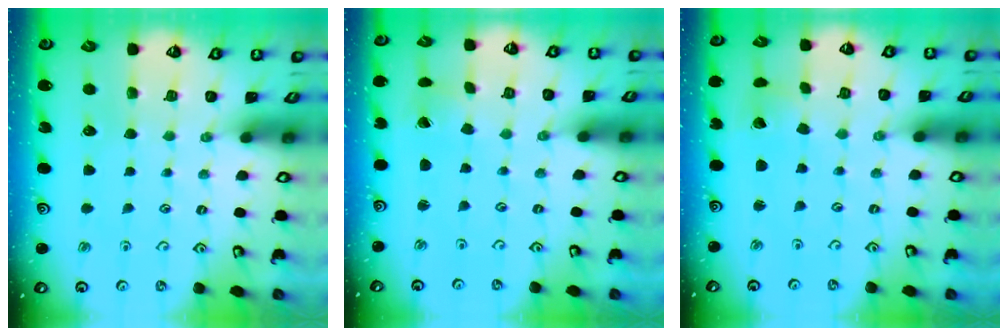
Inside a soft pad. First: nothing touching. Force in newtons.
{"total": 0.0}
{"total": 3.0, "press": 3.0, "slide": 0.2}